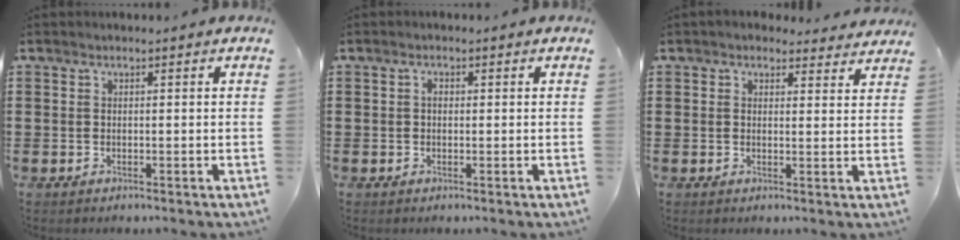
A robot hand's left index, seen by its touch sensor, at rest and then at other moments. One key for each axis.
{"total": 1.2, "fx": 0.1, "fy": 0.8, "fz": 0.9, "tx": -0.020, "ty": 0.005, "tz": 0.002}
{"total": 2.4, "fx": 2.2, "fy": 0.8, "fz": 0.4, "tx": -0.007, "ty": -0.004, "tz": 0.039}